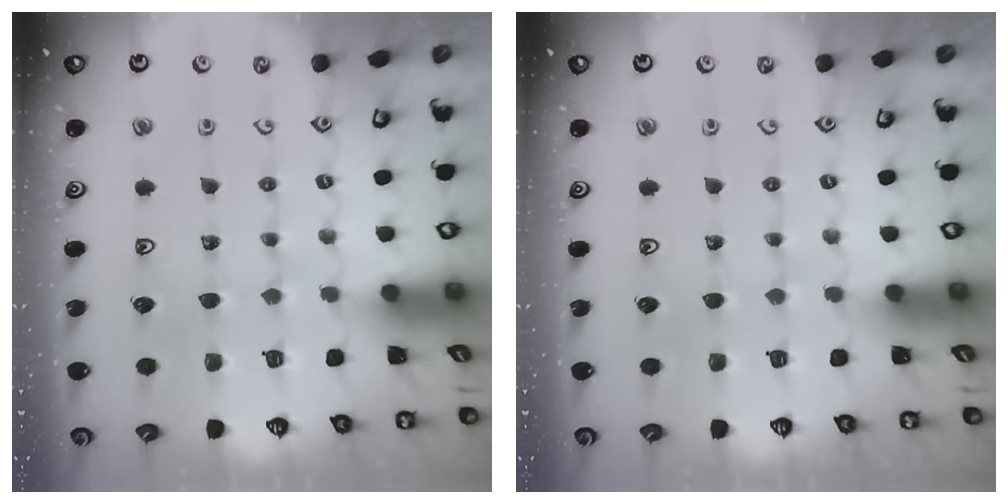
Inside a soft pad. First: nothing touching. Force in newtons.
{"total": 0.0}